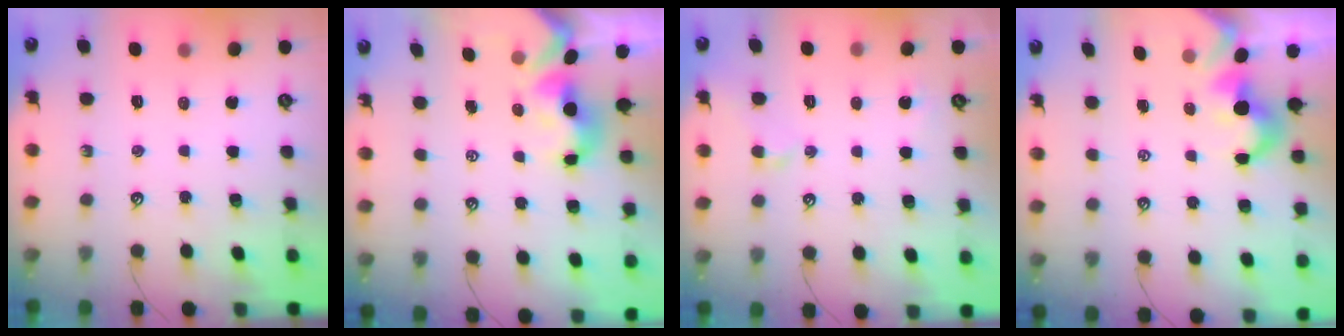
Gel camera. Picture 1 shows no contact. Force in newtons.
{"total": 2.1, "press": 2.0, "slide": 0.7}
{"total": 1.3, "press": 1.2, "slide": 0.4}
{"total": 0.9, "press": 0.6, "slide": 0.7}